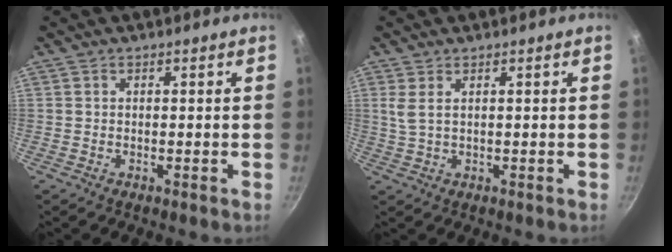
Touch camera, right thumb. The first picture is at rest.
{"total": 2.6, "force": [1.0, 0.9, 2.2], "torque": [-0.050, -0.002, 0.021]}